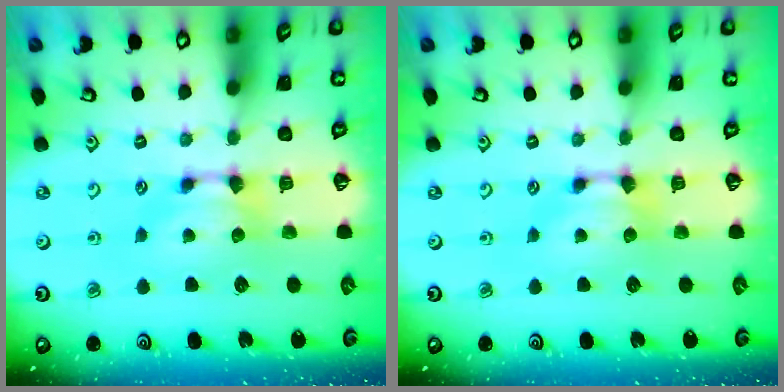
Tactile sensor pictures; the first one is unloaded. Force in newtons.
{"total": 0.0}